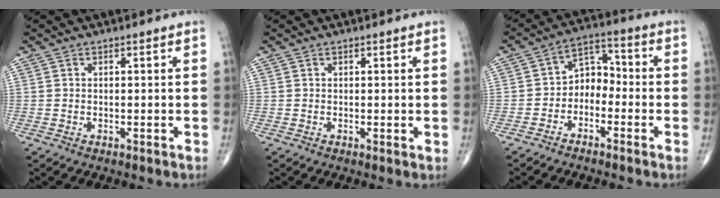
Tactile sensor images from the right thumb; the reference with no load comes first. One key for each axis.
{"total": 0.8, "fx": 0.2, "fy": 0.2, "fz": 0.7, "tx": -0.015, "ty": -0.004, "tz": 0.002}
{"total": 6.2, "fx": -2.4, "fy": 4.4, "fz": 3.5, "tx": -0.036, "ty": 0.041, "tz": -0.057}